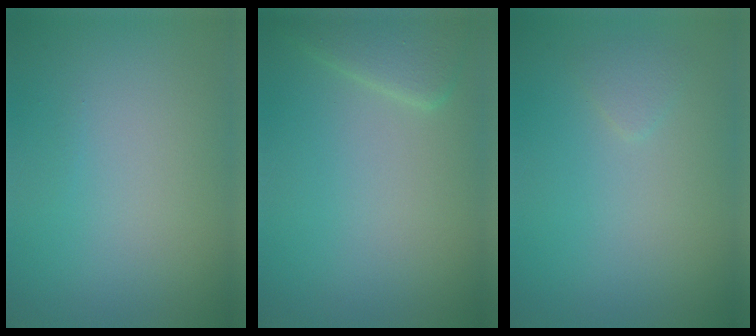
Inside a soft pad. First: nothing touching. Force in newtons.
{"total": 2.5, "press": 2.5, "slide": 0.3}
{"total": 0.9, "press": 0.9, "slide": 0.0}